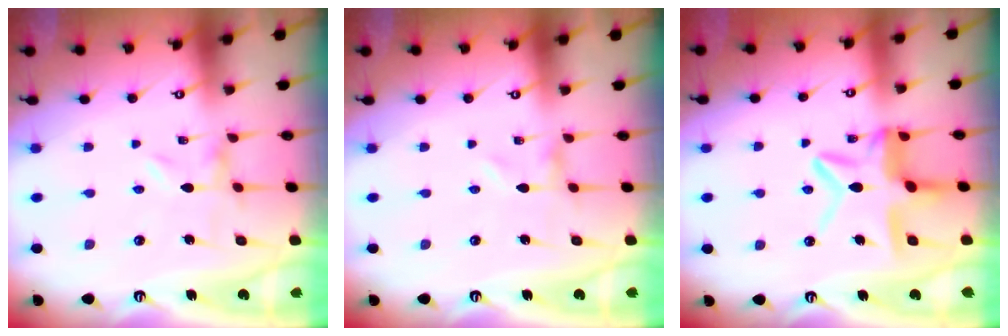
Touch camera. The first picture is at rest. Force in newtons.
{"total": 0.0}
{"total": 12.6, "press": 12.5, "slide": 1.2}